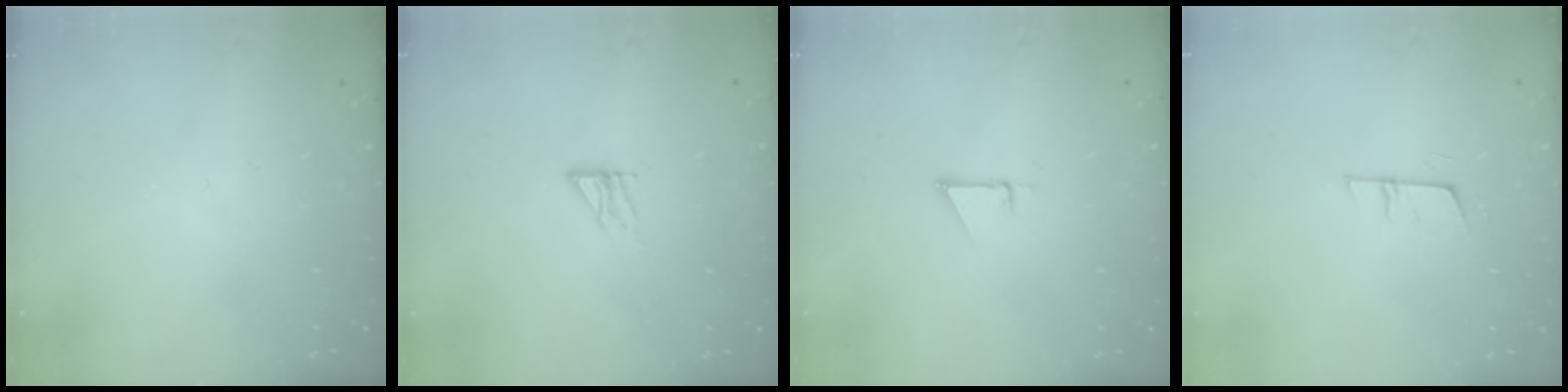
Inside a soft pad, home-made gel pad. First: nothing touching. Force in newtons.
{"total": 6.3, "press": 6.3, "slide": 0.6}
{"total": 2.3, "press": 2.3, "slide": 0.1}
{"total": 6.2, "press": 5.6, "slide": 2.7}